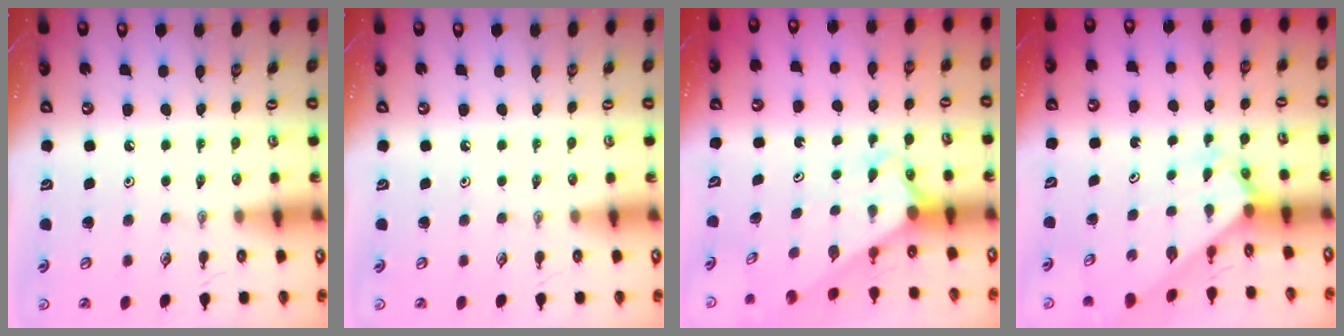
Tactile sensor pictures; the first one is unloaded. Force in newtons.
{"total": 0.0}
{"total": 2.6, "press": 2.6, "slide": 0.2}
{"total": 2.1, "press": 2.1, "slide": 0.1}